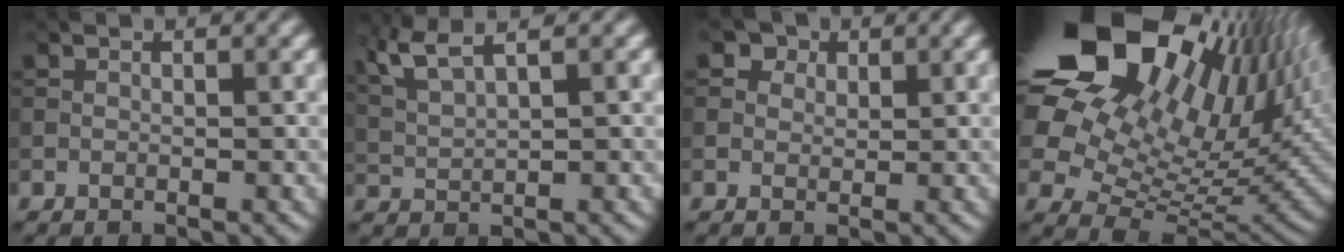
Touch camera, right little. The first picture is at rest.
{"total": 4.1, "force": [2.7, 0.9, 2.9], "torque": [-0.066, 0.014, 0.060]}
{"total": 3.6, "force": [2.2, 2.4, 1.4], "torque": [-0.037, -0.001, 0.025]}
{"total": 20.9, "force": [10.6, 11.3, 14.1], "torque": [-0.264, 0.040, 0.178]}